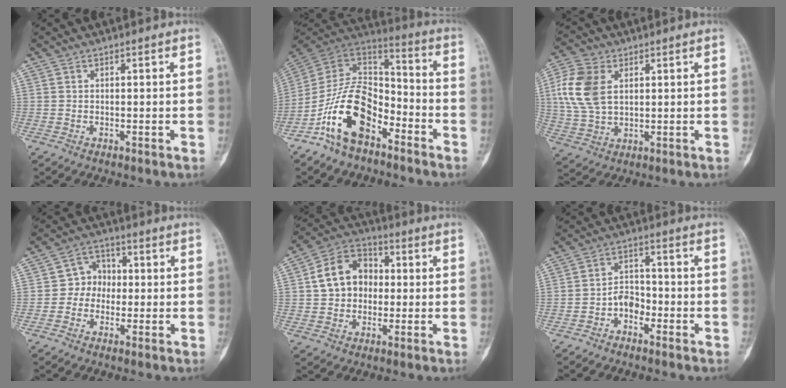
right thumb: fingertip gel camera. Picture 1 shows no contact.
{"total": 16.9, "force": [-8.8, 9.5, 10.9], "torque": [-0.184, 0.085, -0.171]}
{"total": 10.9, "force": [2.7, 7.1, 7.9], "torque": [-0.166, 0.002, 0.054]}
{"total": 5.7, "force": [-0.5, 5.1, 2.5], "torque": [-0.008, 0.017, -0.023]}
{"total": 10.9, "force": [0.8, 8.8, 6.5], "torque": [-0.086, 0.027, 0.003]}
{"total": 4.0, "force": [-2.2, 2.9, 1.8], "torque": [-0.012, 0.029, -0.049]}